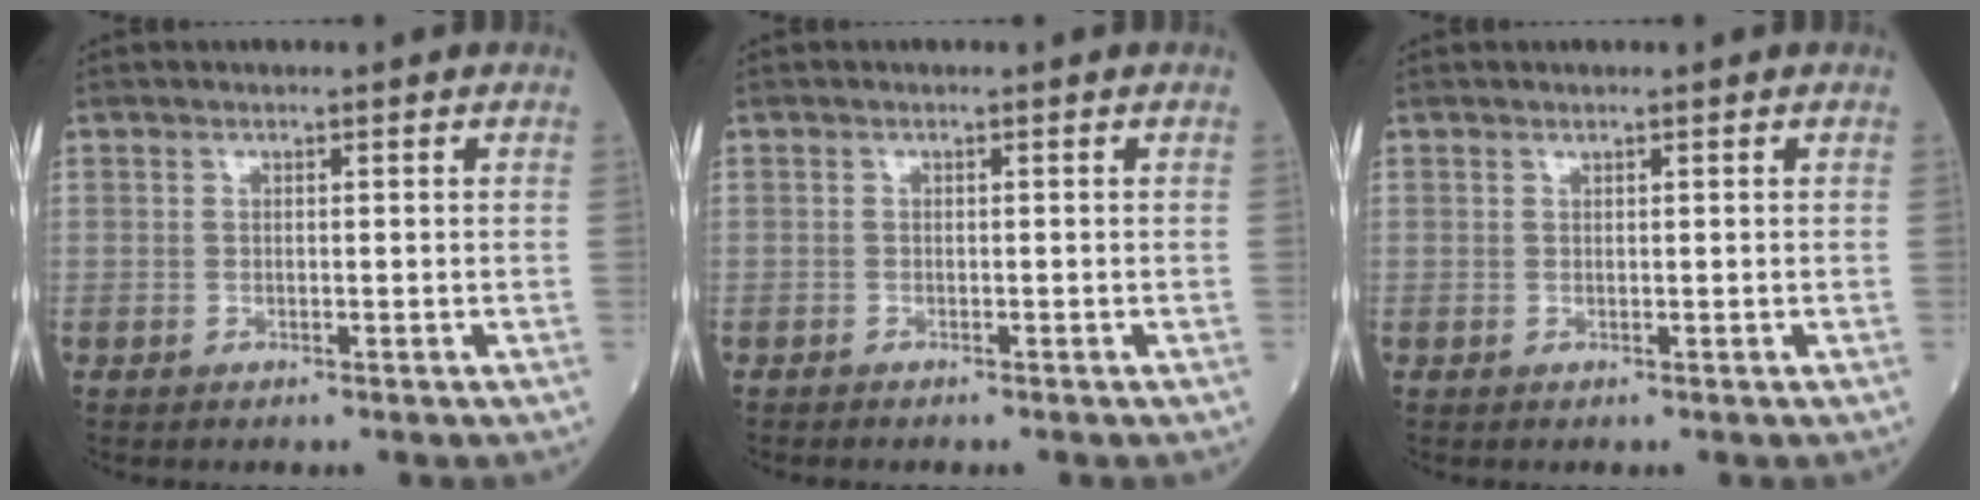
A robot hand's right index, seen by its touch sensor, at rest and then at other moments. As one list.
[{"total": 0.6, "force": [-0.6, 0.1, 0.1], "torque": [-0.006, 0.000, -0.012]}, {"total": 0.0}]